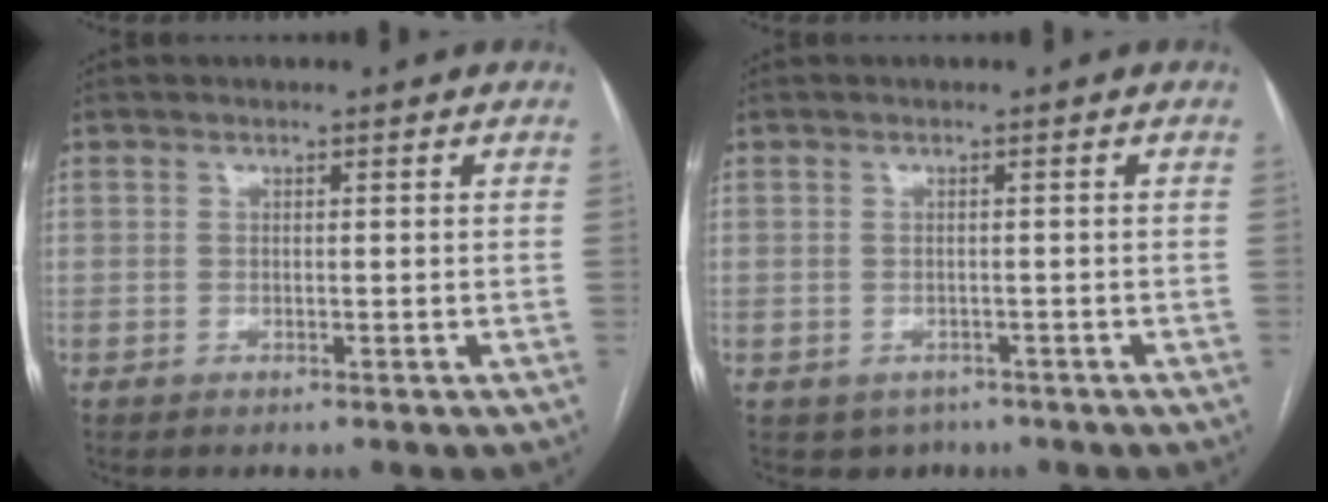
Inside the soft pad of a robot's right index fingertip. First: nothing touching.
{"total": 2.8, "force": [-1.8, 2.0, 0.6], "torque": [-0.004, 0.004, -0.021]}